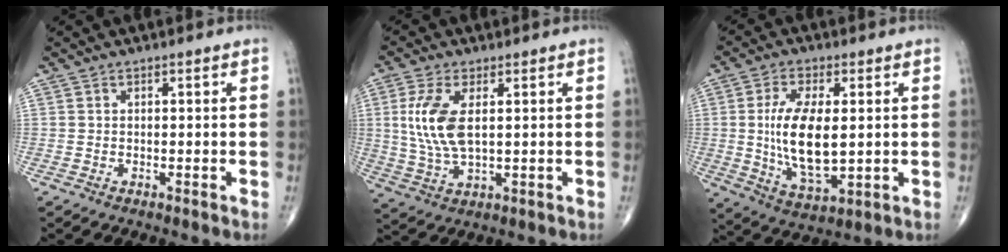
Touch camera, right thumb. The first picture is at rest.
{"total": 9.7, "force": [1.7, 4.4, 8.5], "torque": [-0.192, -0.005, 0.039]}
{"total": 13.7, "force": [0.6, 6.1, 12.2], "torque": [-0.228, -0.019, 0.020]}